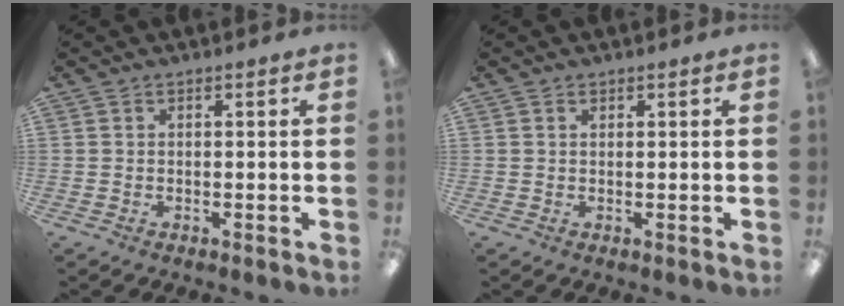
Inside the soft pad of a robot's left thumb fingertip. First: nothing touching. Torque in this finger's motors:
{"motor_torque": [0.00, -0.17, -0.42, 0.06, 0.03]}